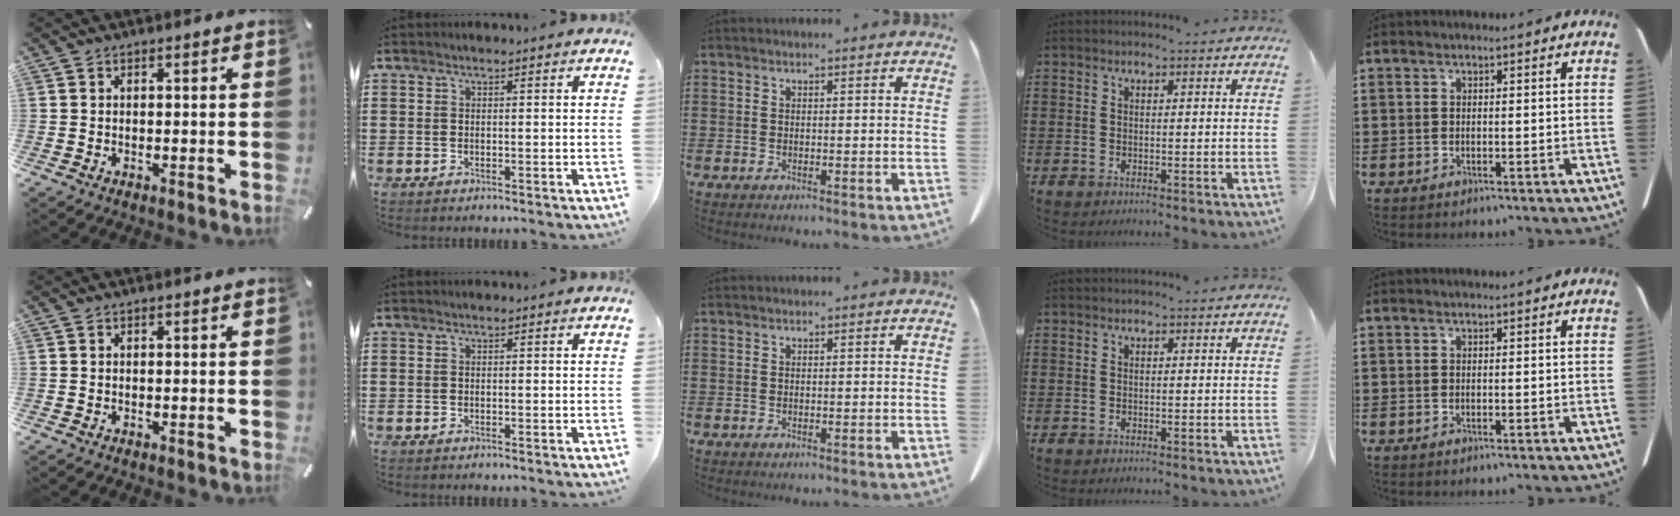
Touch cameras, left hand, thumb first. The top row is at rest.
{}